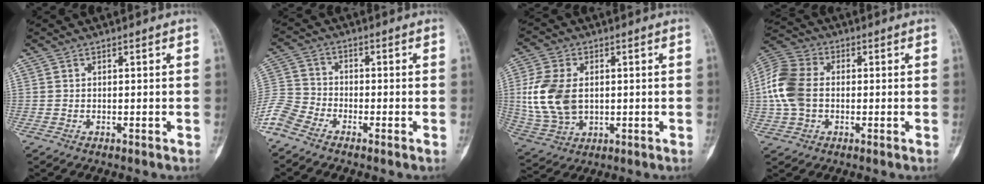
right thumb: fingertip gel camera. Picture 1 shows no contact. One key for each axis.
{"total": 7.3, "fx": -5.2, "fy": 3.8, "fz": 3.3, "tx": -0.079, "ty": 0.014, "tz": -0.117}
{"total": 13.1, "fx": 1.1, "fy": 8.8, "fz": 9.7, "tx": -0.199, "ty": -0.003, "tz": 0.031}
{"total": 12.1, "fx": 0.1, "fy": 8.8, "fz": 8.3, "tx": -0.173, "ty": 0.022, "tz": -0.004}